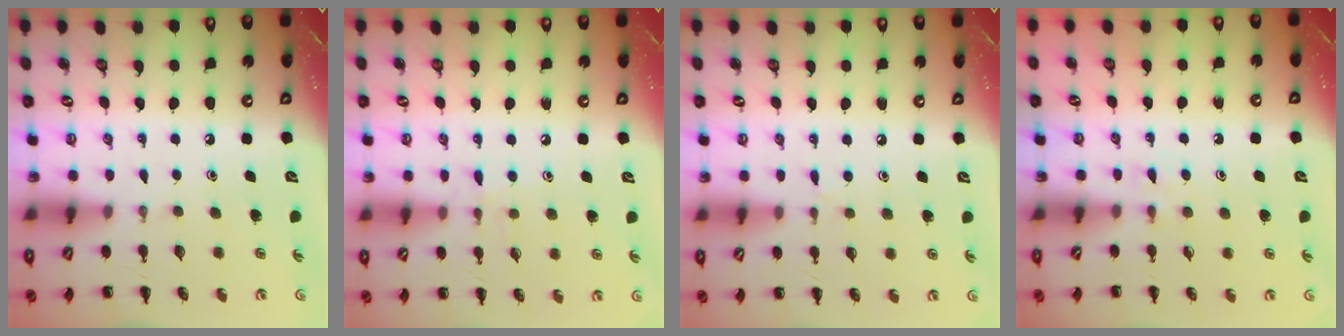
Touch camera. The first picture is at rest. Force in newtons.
{"total": 6.5, "press": 6.1, "slide": 2.1}
{"total": 3.5, "press": 3.2, "slide": 1.4}
{"total": 3.1, "press": 2.8, "slide": 1.3}